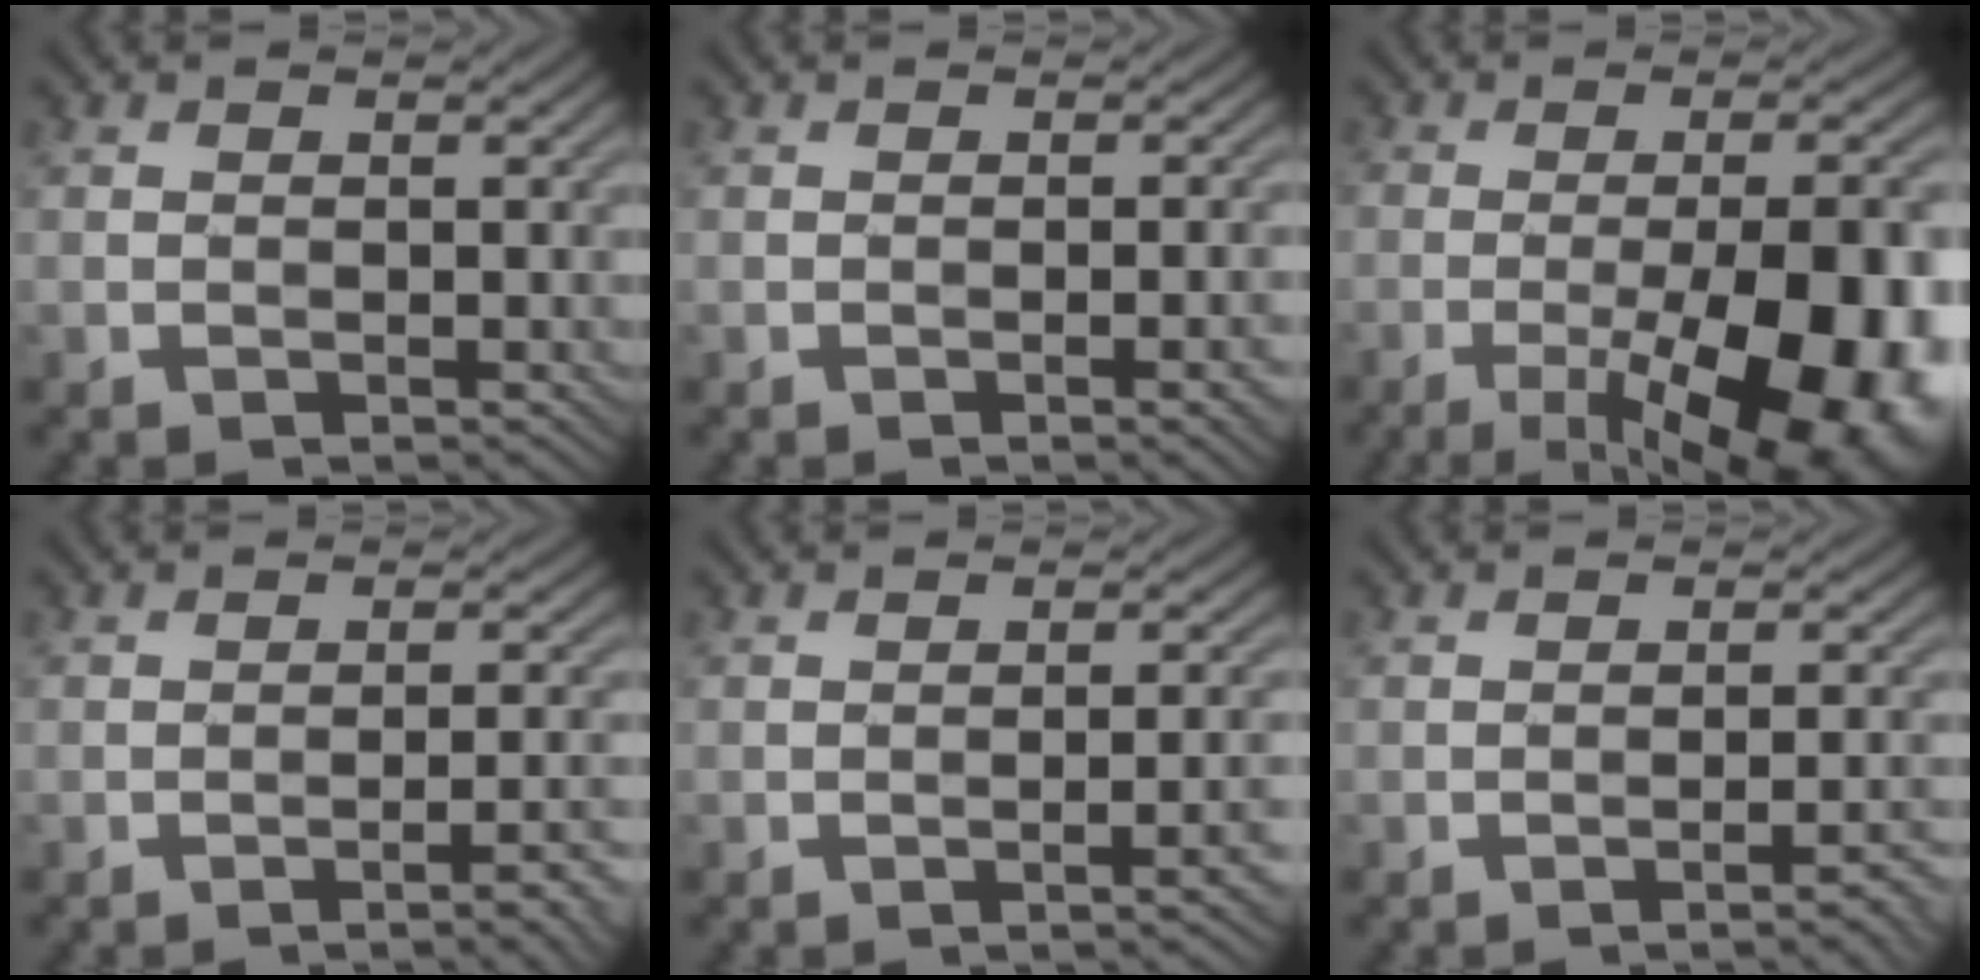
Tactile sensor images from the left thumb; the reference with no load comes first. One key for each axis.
{"total": 2.7, "fx": -0.9, "fy": 0.5, "fz": 2.5, "tx": -0.033, "ty": 0.005, "tz": -0.015}
{"total": 16.4, "fx": -6.1, "fy": 5.9, "fz": 14.0, "tx": -0.188, "ty": 0.001, "tz": -0.081}
{"total": 4.5, "fx": -2.4, "fy": 0.8, "fz": 3.7, "tx": -0.044, "ty": 0.015, "tz": -0.040}
{"total": 3.3, "fx": -1.3, "fy": 0.6, "fz": 2.9, "tx": -0.032, "ty": 0.014, "tz": -0.025}
{"total": 3.3, "fx": -1.9, "fy": 0.5, "fz": 2.6, "tx": -0.030, "ty": 0.014, "tz": -0.033}